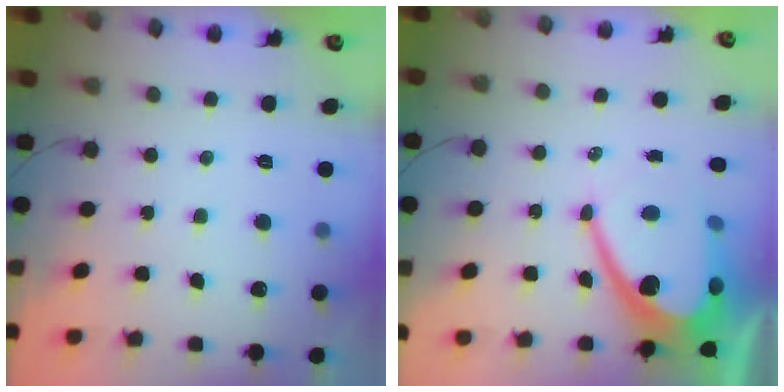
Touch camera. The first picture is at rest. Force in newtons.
{"total": 14.4, "press": 14.4, "slide": 0.9}